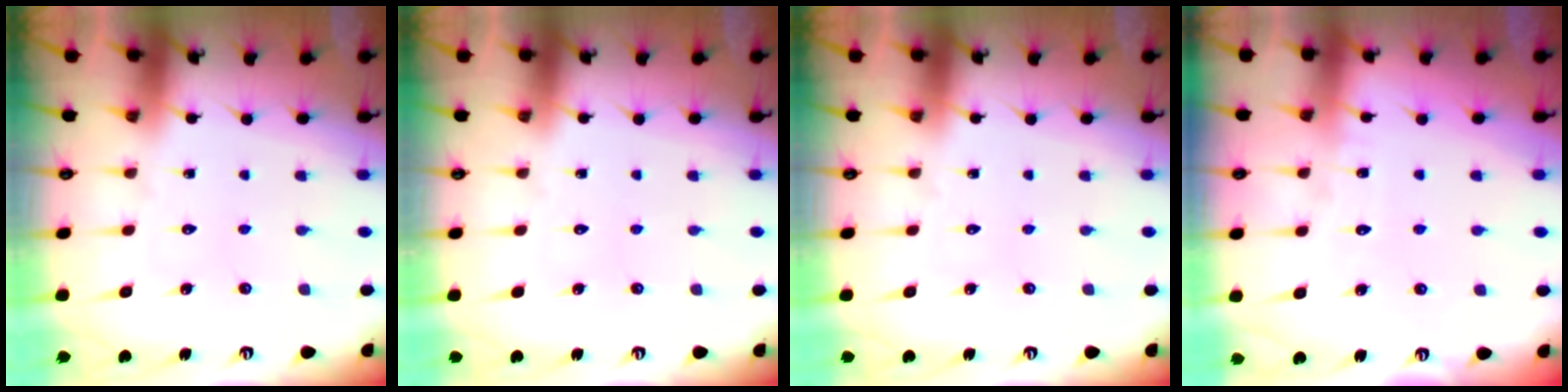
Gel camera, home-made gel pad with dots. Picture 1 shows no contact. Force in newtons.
{"total": 0.0}
{"total": 0.0}
{"total": 2.8, "press": 2.8, "slide": 0.2}